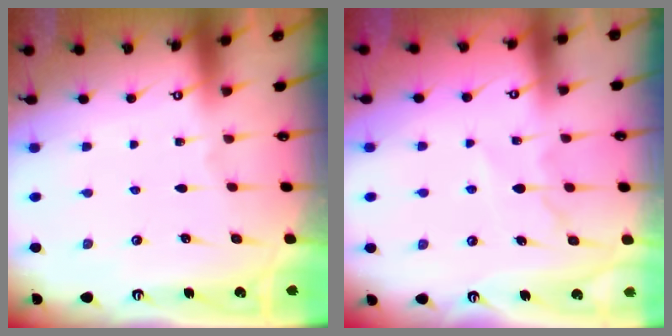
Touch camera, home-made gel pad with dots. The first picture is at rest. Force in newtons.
{"total": 7.1, "press": 7.0, "slide": 0.9}